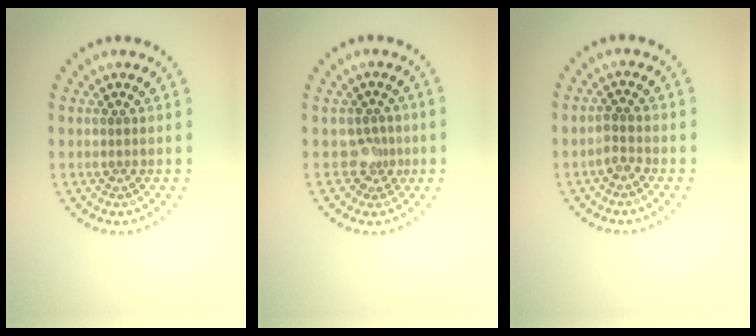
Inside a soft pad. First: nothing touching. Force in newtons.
{"total": 2.0, "press": 1.5, "slide": 1.3}
{"total": 1.4, "press": 1.1, "slide": 0.9}